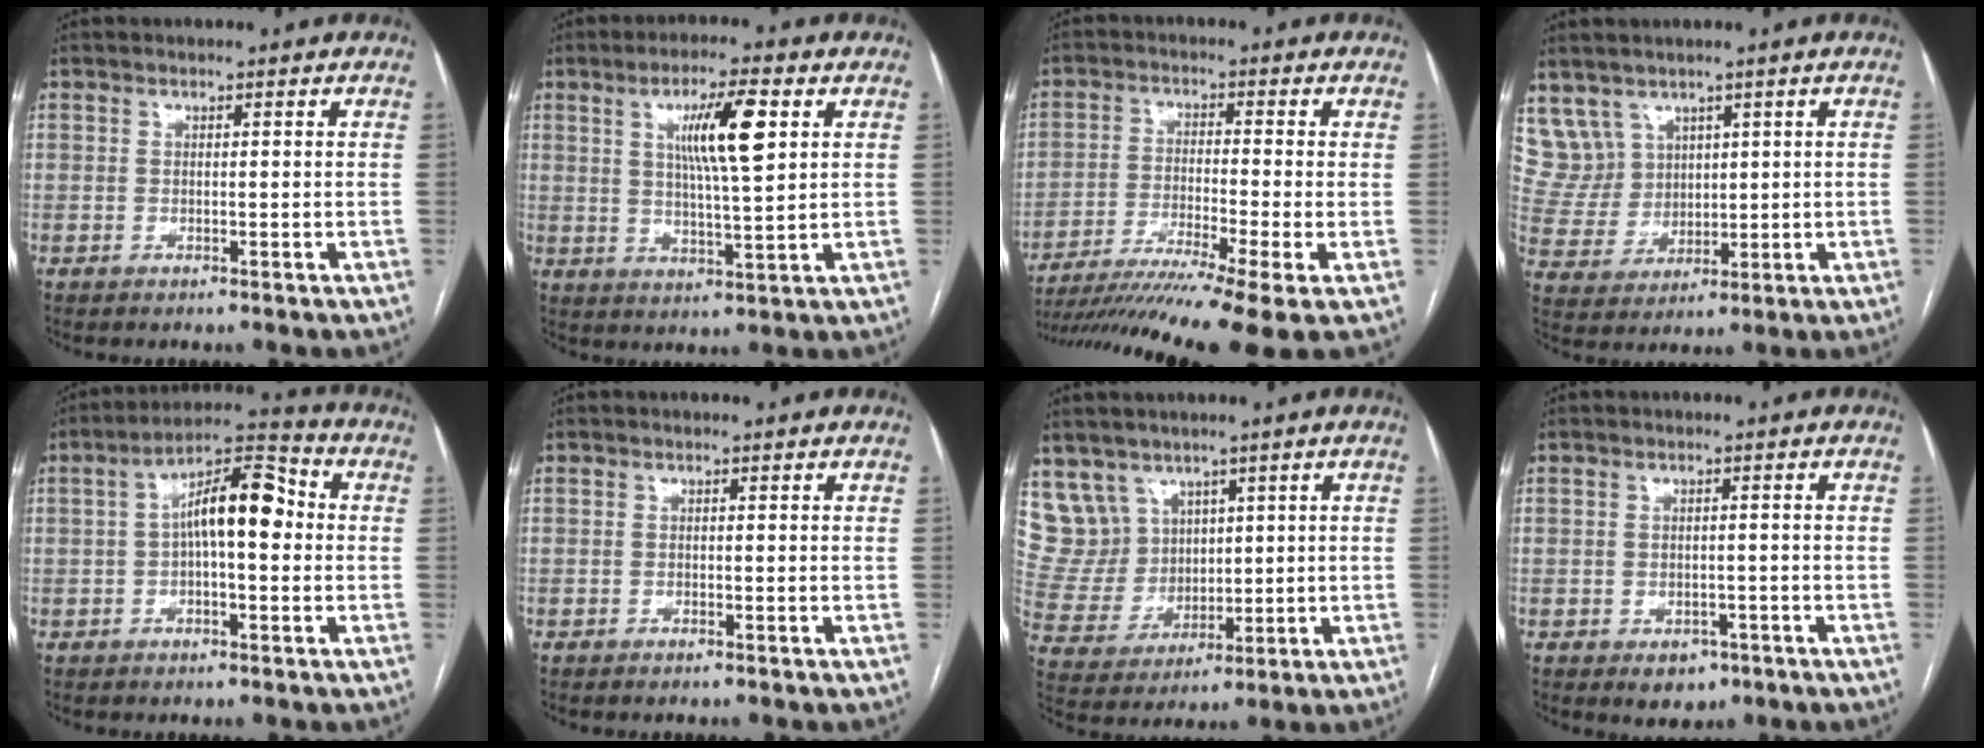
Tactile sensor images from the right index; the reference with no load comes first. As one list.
[{"total": 9.7, "force": [3.2, 1.1, 9.1], "torque": [-0.157, 0.003, 0.055]}, {"total": 14.6, "force": [-10.9, -1.1, 9.6], "torque": [-0.153, -0.030, -0.180]}, {"total": 7.2, "force": [4.5, 5.6, 0.1], "torque": [-0.014, 0.023, 0.109]}, {"total": 10.6, "force": [0.7, 3.3, 10.0], "torque": [-0.172, 0.037, 0.006]}, {"total": 0.0}, {"total": 8.6, "force": [5.5, 6.7, 0.4], "torque": [-0.020, 0.032, 0.127]}, {"total": 3.4, "force": [-1.7, 2.5, 1.5], "torque": [-0.012, 0.003, -0.012]}]